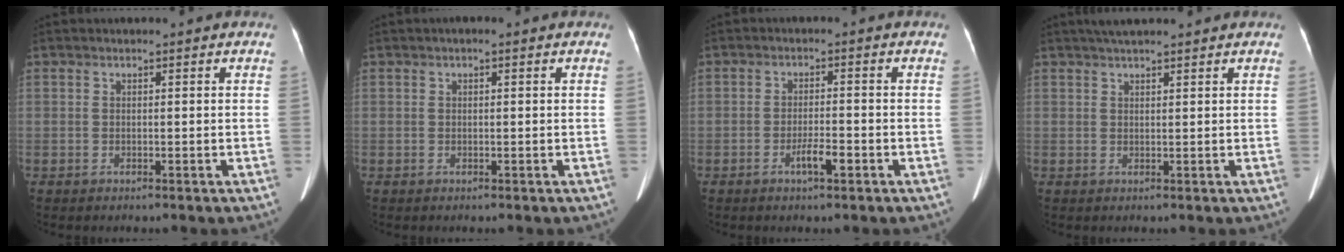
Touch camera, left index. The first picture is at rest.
{"total": 0.5, "force": [0.2, 0.2, 0.5], "torque": [-0.005, 0.009, -0.001]}
{"total": 3.1, "force": [-1.7, 0.5, 2.5], "torque": [-0.045, 0.001, -0.030]}
{"total": 4.1, "force": [3.4, 0.6, 2.1], "torque": [-0.028, 0.028, 0.058]}